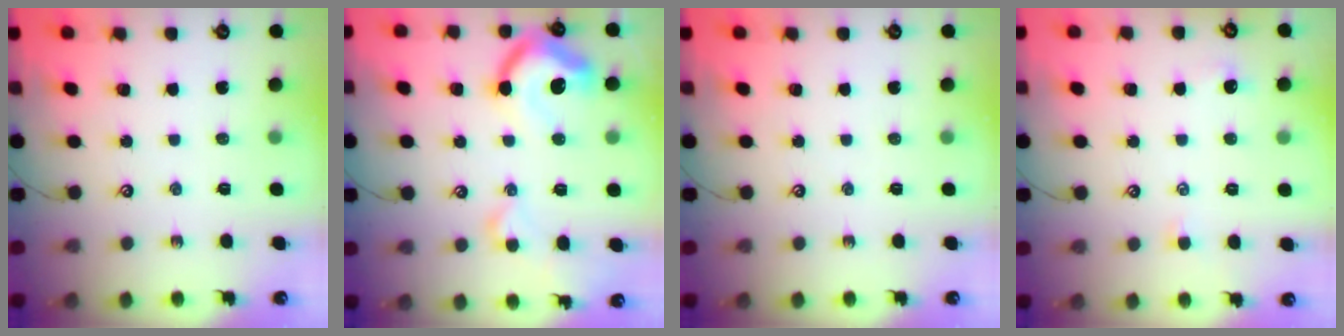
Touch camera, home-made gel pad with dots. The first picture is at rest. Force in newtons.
{"total": 12.4, "press": 12.2, "slide": 1.9}
{"total": 0.0}
{"total": 1.8, "press": 1.7, "slide": 0.5}